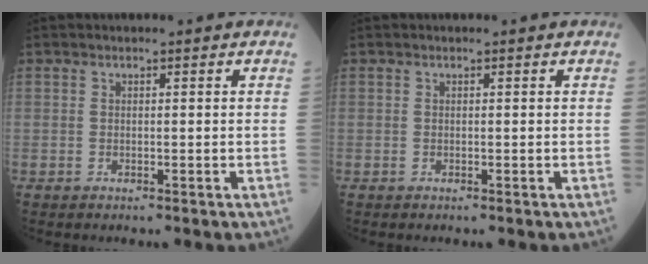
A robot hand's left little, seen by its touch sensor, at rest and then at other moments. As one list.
[{"total": 0.0}]